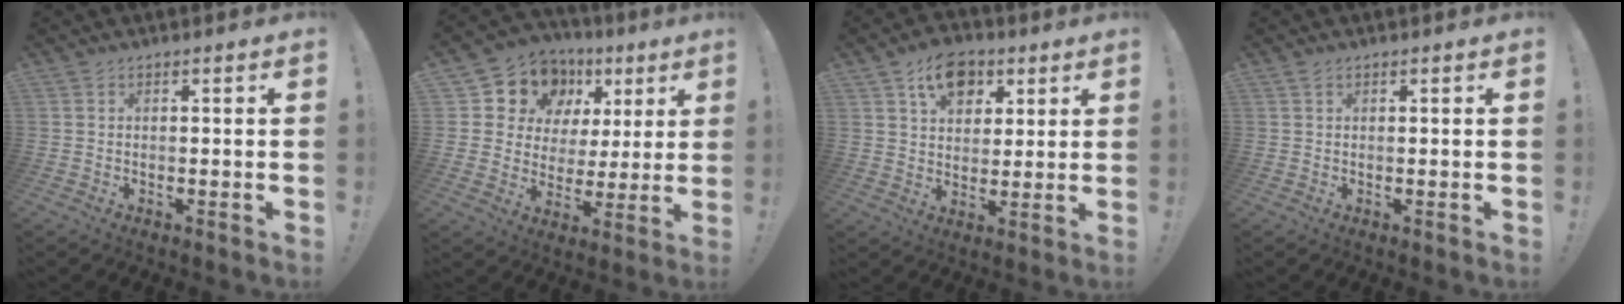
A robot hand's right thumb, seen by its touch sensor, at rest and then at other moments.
{"total": 12.6, "force": [6.7, 9.7, 4.2], "torque": [-0.072, -0.044, 0.135]}
{"total": 11.4, "force": [5.6, 8.4, 5.5], "torque": [-0.071, -0.018, 0.103]}
{"total": 0.7, "force": [0.5, 0.2, 0.4], "torque": [-0.013, 0.002, 0.010]}